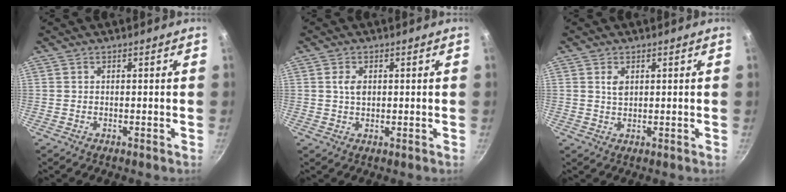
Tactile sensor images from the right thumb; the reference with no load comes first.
{"total": 2.6, "force": [0.6, 1.6, 1.9], "torque": [-0.032, -0.002, 0.012]}
{"total": 2.2, "force": [0.7, 1.3, 1.5], "torque": [-0.023, -0.005, 0.015]}